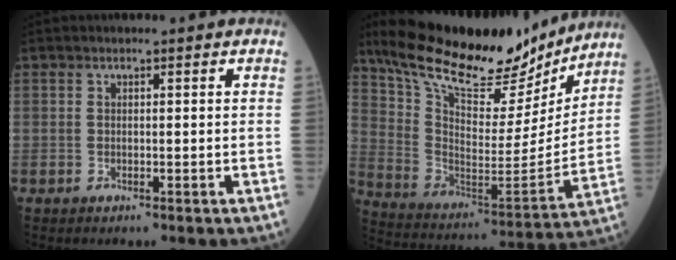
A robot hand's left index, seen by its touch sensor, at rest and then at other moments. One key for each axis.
{"total": 25.8, "fx": 21.6, "fy": 6.9, "fz": 12.3, "tx": -0.216, "ty": -0.018, "tz": 0.337}